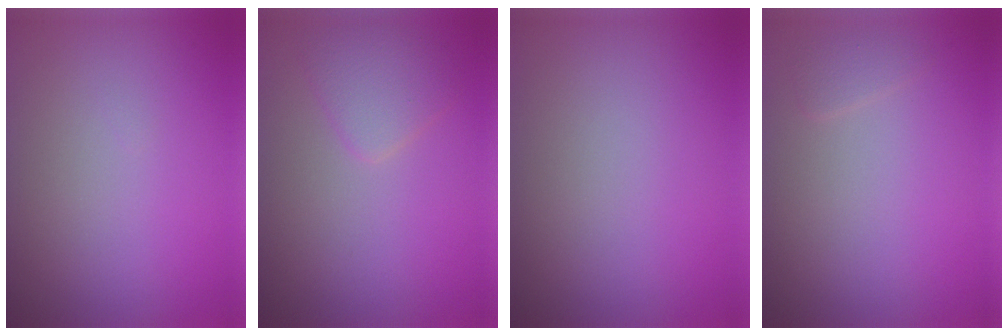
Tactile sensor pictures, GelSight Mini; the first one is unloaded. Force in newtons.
{"total": 2.2, "press": 2.2, "slide": 0.1}
{"total": 0.0}
{"total": 0.8, "press": 0.8, "slide": 0.1}